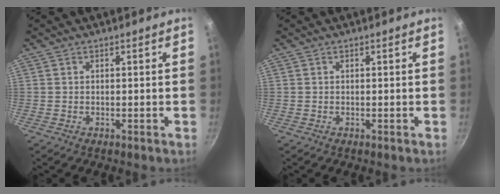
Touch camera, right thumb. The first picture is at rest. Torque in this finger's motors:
{"motor_torque": [-0.25, 0.25, -0.01, 0.01, 0.02]}